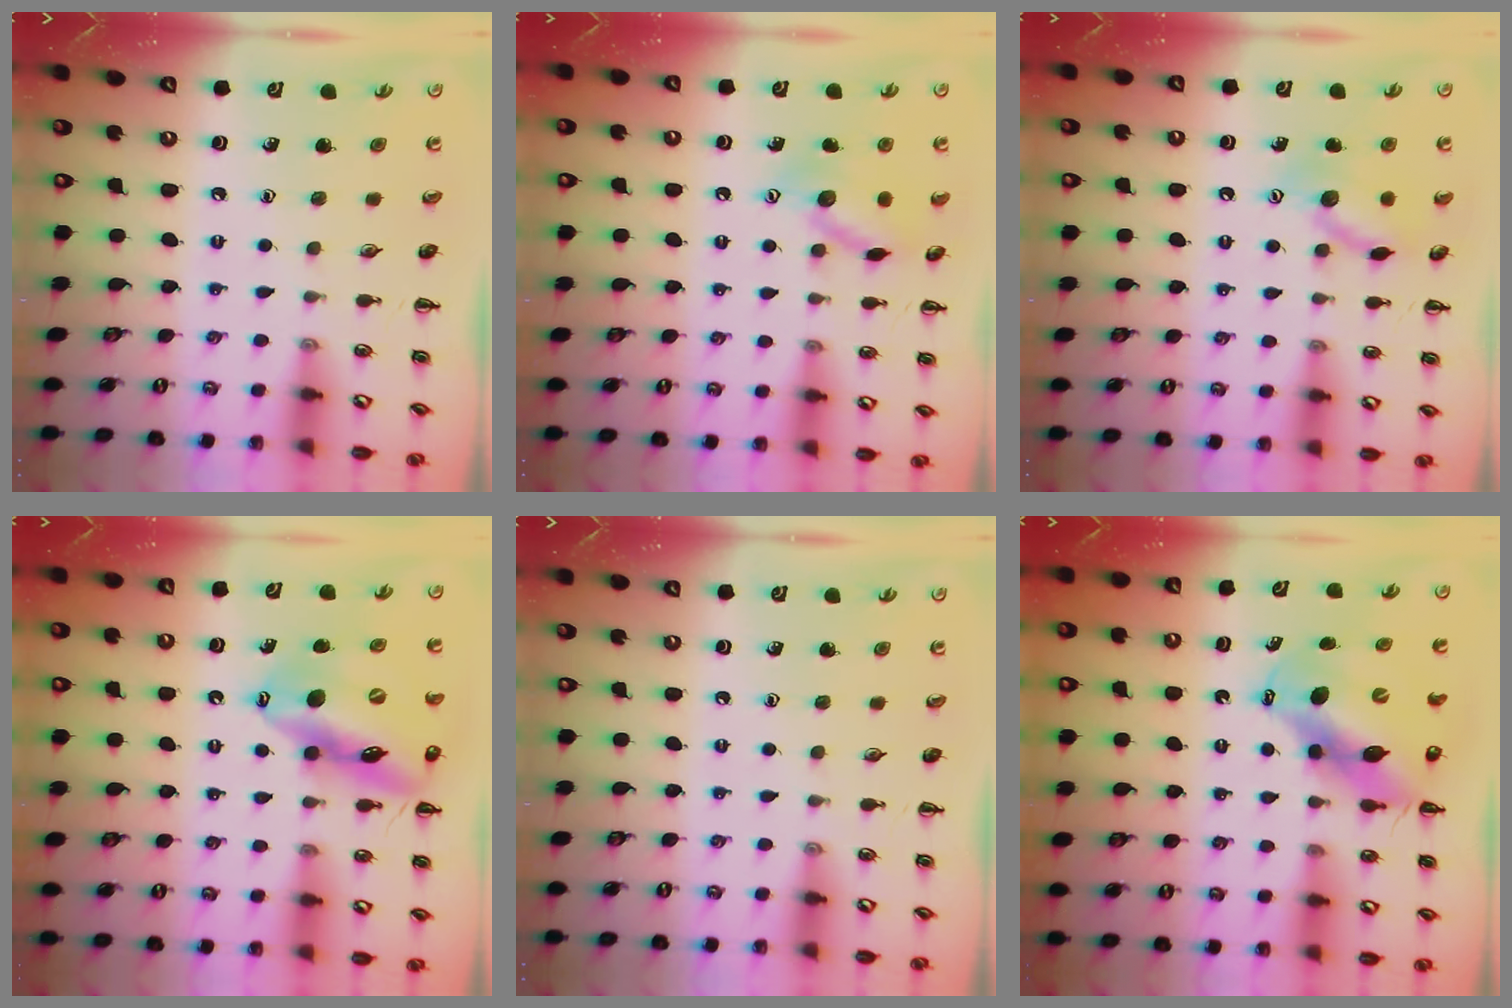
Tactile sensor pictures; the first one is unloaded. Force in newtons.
{"total": 11.3, "press": 11.3, "slide": 0.5}
{"total": 11.3, "press": 11.2, "slide": 0.8}
{"total": 17.5, "press": 17.1, "slide": 4.0}
{"total": 0.0}
{"total": 11.9, "press": 11.6, "slide": 2.8}